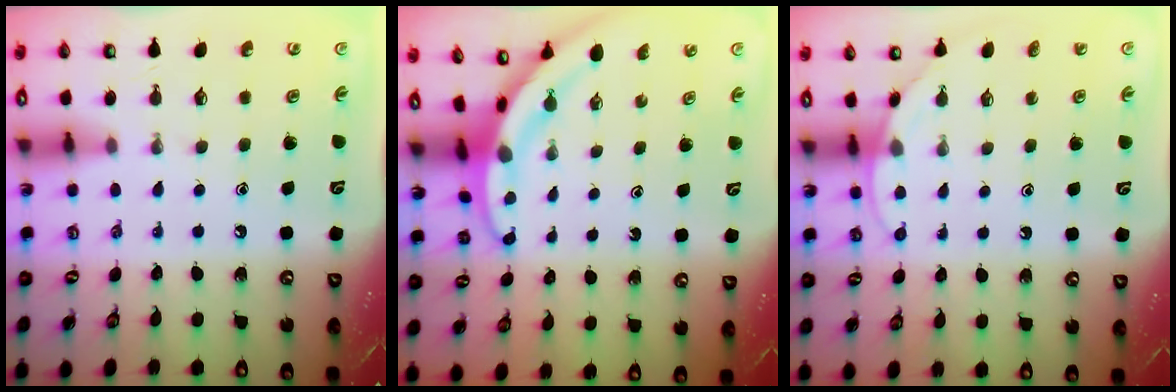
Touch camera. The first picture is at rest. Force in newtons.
{"total": 3.3, "press": 3.3, "slide": 0.3}
{"total": 5.1, "press": 5.0, "slide": 0.2}